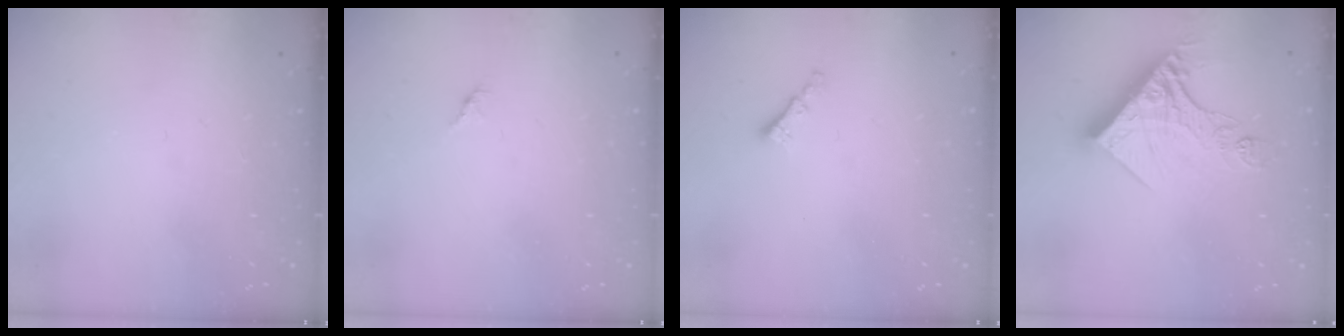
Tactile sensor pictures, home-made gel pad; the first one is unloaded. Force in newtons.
{"total": 1.4, "press": 1.4, "slide": 0.4}
{"total": 1.3, "press": 1.2, "slide": 0.5}
{"total": 15.5, "press": 15.4, "slide": 1.4}